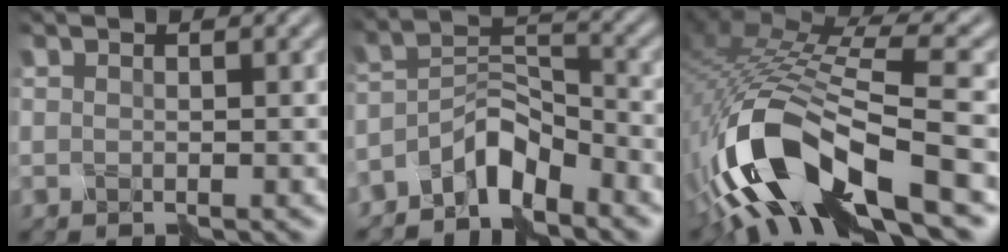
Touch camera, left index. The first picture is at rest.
{"total": 4.6, "force": [-4.1, 1.1, 1.7], "torque": [-0.025, 0.016, -0.083]}
{"total": 12.9, "force": [-6.9, 4.1, 10.1], "torque": [-0.214, -0.002, -0.123]}